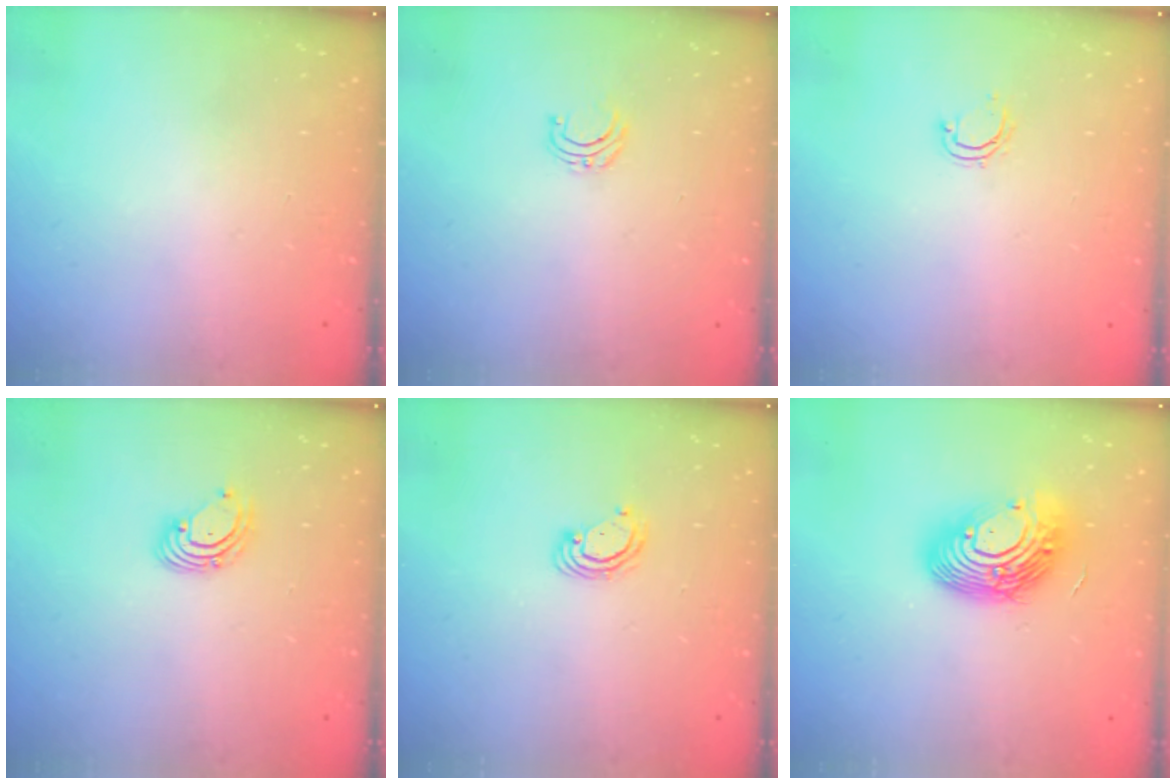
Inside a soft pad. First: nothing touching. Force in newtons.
{"total": 4.0, "press": 4.0, "slide": 0.3}
{"total": 3.7, "press": 3.7, "slide": 0.3}
{"total": 2.7, "press": 2.7, "slide": 0.3}
{"total": 4.4, "press": 4.4, "slide": 0.5}
{"total": 15.5, "press": 15.5, "slide": 1.4}